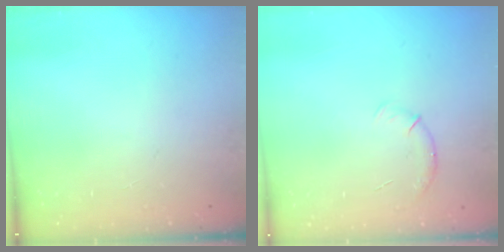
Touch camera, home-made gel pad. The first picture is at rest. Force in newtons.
{"total": 6.1, "press": 5.9, "slide": 1.5}